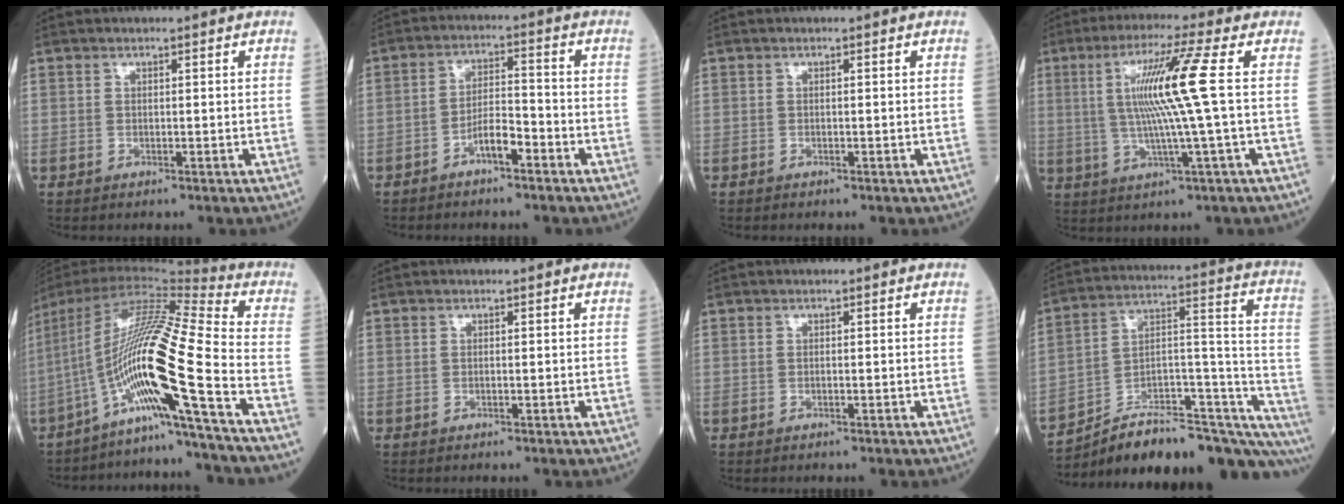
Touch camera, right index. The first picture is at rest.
{"total": 4.7, "force": [-2.9, 1.1, 3.5], "torque": [-0.064, 0.013, -0.054]}
{"total": 0.0}
{"total": 10.7, "force": [1.4, -1.9, 10.4], "torque": [-0.196, 0.006, 0.027]}
{"total": 18.1, "force": [-8.4, -2.5, 15.8], "torque": [-0.302, 0.004, -0.159]}
{"total": 0.0}
{"total": 0.0}
{"total": 26.3, "force": [-21.9, 6.2, 13.0], "torque": [-0.124, 0.049, -0.318]}